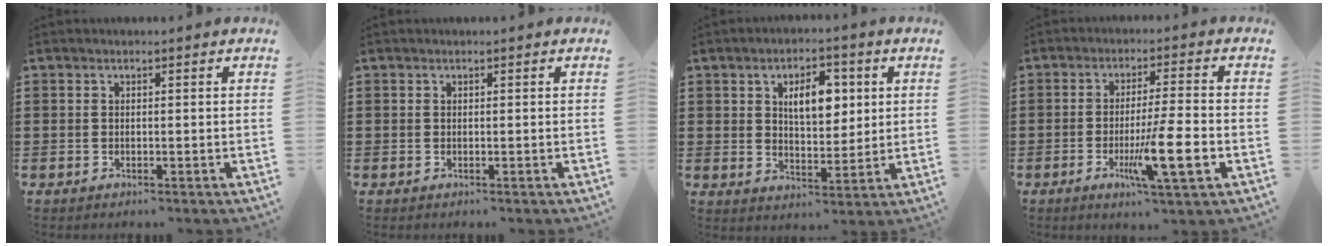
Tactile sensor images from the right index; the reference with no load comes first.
{"total": 0.0}
{"total": 6.7, "force": [2.2, 3.6, 5.2], "torque": [-0.082, 0.001, 0.028]}
{"total": 10.1, "force": [-3.1, 1.0, 9.6], "torque": [-0.173, -0.015, -0.054]}